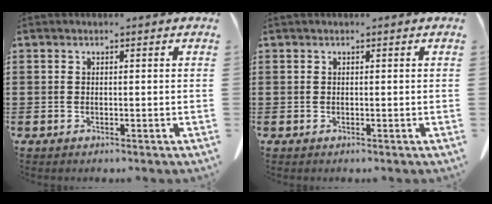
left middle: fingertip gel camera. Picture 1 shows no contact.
{"total": 0.0}